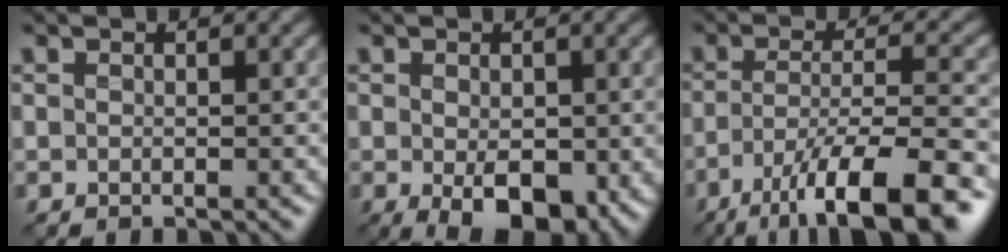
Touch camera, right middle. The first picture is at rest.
{"total": 6.7, "force": [-2.1, 3.5, 5.4], "torque": [-0.095, -0.025, -0.019]}
{"total": 11.1, "force": [-6.5, 2.9, 8.6], "torque": [-0.140, -0.002, -0.105]}